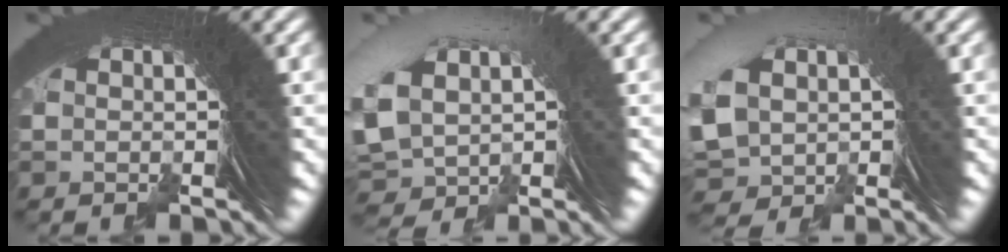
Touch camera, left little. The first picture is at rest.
{"total": 5.1, "force": [0.1, 4.1, 2.9], "torque": [-0.090, -0.003, 0.011]}
{"total": 4.5, "force": [-0.2, 4.0, 2.1], "torque": [-0.073, -0.003, 0.002]}